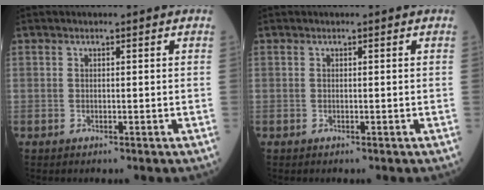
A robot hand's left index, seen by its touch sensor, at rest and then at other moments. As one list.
[{"total": 0.0}]